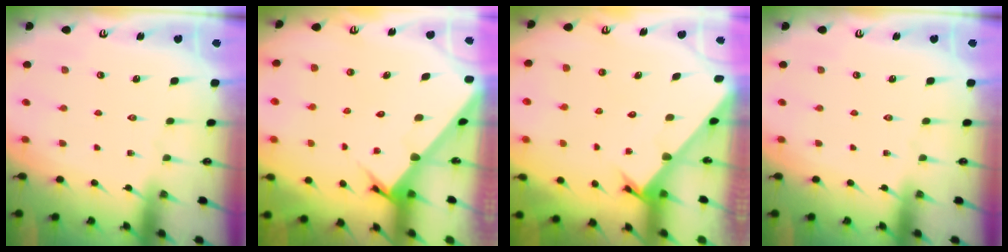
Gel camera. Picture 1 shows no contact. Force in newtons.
{"total": 3.2, "press": 3.2, "slide": 0.2}
{"total": 2.2, "press": 2.2, "slide": 0.2}
{"total": 0.0}